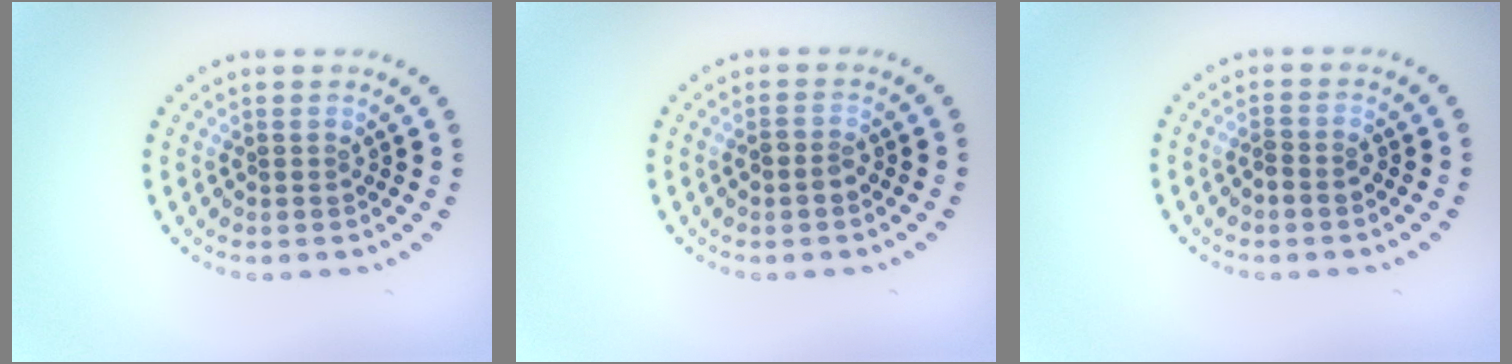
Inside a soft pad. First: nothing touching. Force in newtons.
{"total": 1.4, "press": 1.3, "slide": 0.5}
{"total": 1.1, "press": 1.0, "slide": 0.4}